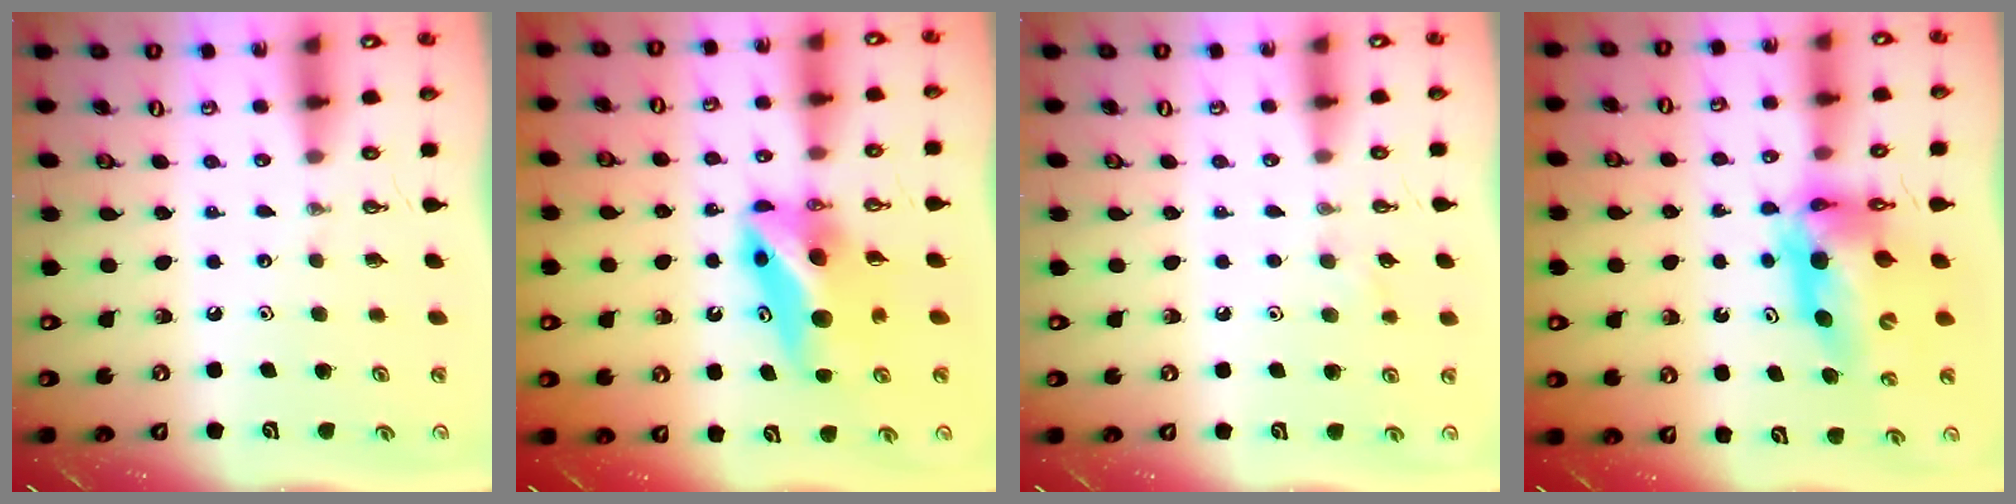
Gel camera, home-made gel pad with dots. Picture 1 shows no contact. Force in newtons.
{"total": 9.7, "press": 8.5, "slide": 4.5}
{"total": 6.8, "press": 5.2, "slide": 4.2}
{"total": 12.2, "press": 12.2, "slide": 1.1}